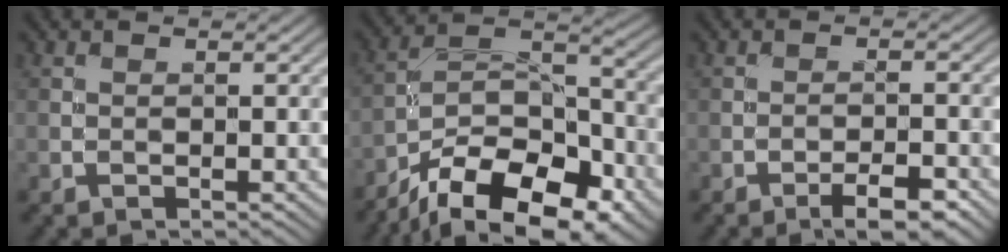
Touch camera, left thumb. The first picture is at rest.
{"total": 17.2, "force": [-12.2, 7.9, 9.3], "torque": [-0.177, -0.037, -0.185]}
{"total": 4.3, "force": [-2.9, 1.0, 3.0], "torque": [-0.047, 0.008, -0.043]}